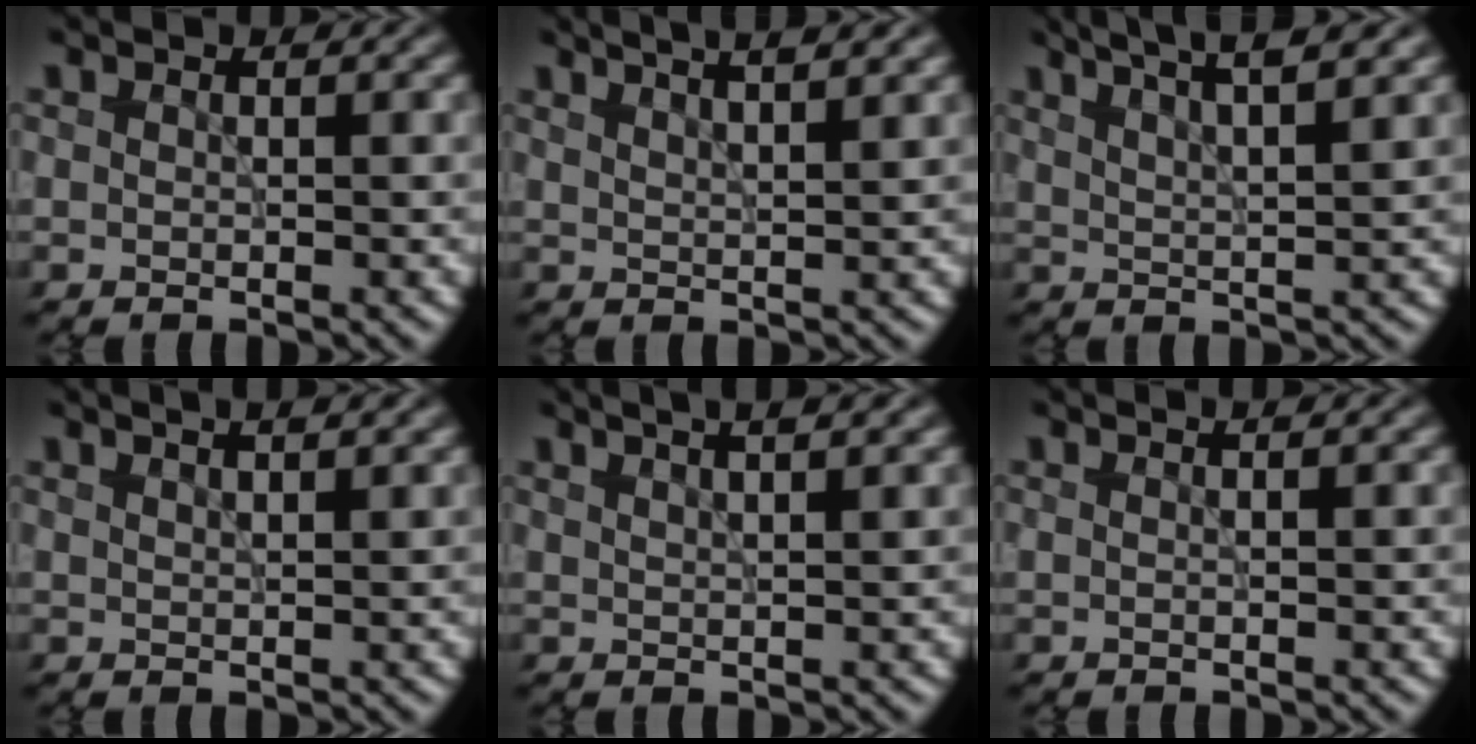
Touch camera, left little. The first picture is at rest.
{"total": 6.5, "force": [4.5, 2.3, 4.1], "torque": [-0.025, 0.039, 0.034]}
{"total": 7.0, "force": [5.1, 1.5, 4.6], "torque": [-0.045, 0.029, 0.047]}
{"total": 4.3, "force": [2.8, 1.7, 2.7], "torque": [-0.006, 0.029, 0.005]}
{"total": 5.7, "force": [3.7, 2.2, 3.8], "torque": [-0.020, 0.039, 0.021]}
{"total": 1.6, "force": [0.7, 0.6, 1.3], "torque": [-0.010, -0.002, -0.010]}